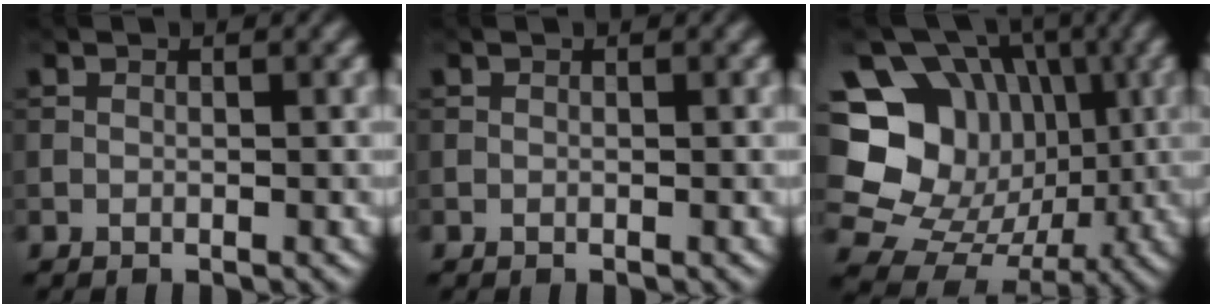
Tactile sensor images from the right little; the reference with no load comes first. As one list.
[{"total": 0.0}, {"total": 18.2, "force": [2.6, 16.0, 8.1], "torque": [-0.192, 0.055, 0.036]}]